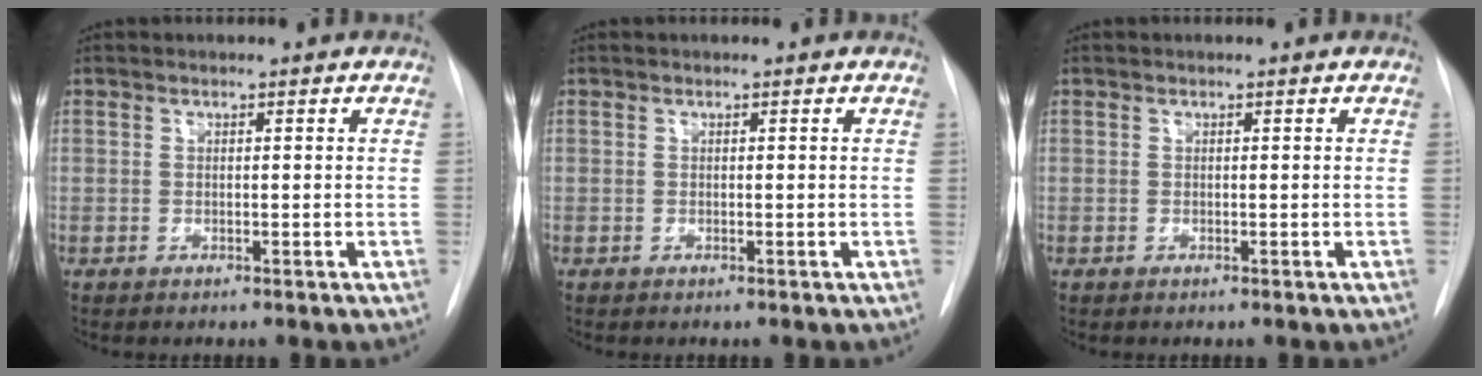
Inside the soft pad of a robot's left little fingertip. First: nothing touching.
{"total": 0.0}
{"total": 0.0}